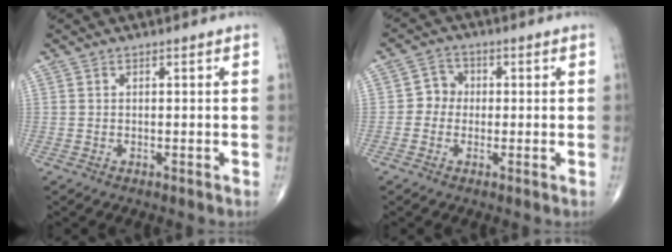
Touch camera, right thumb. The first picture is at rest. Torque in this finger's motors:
{"motor_torque": [-0.34, 0.09, -0.13, -0.09, 0.05]}